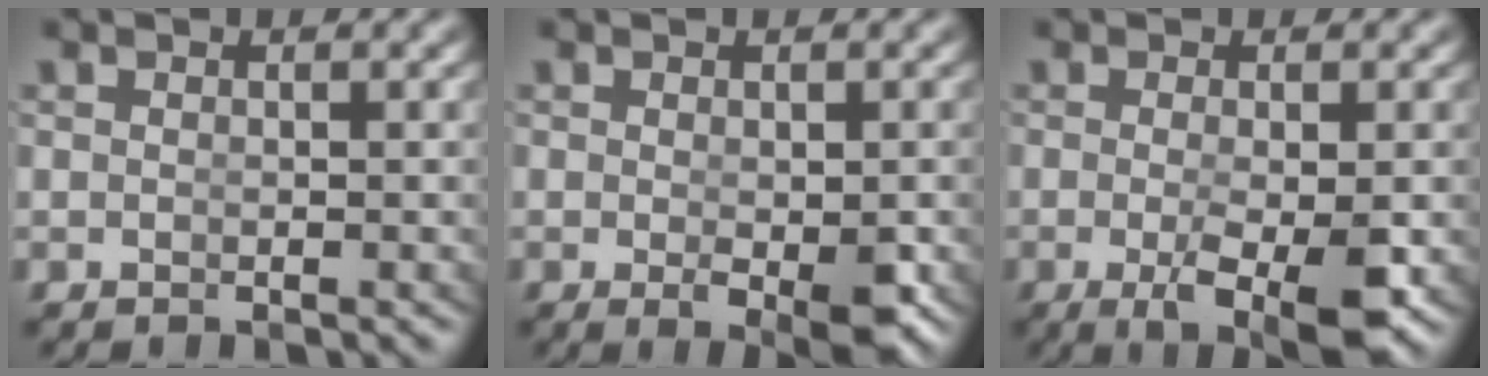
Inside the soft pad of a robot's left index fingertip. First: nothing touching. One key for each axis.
{"total": 3.2, "fx": -1.3, "fy": 0.9, "fz": 2.8, "tx": -0.035, "ty": -0.021, "tz": -0.013}
{"total": 6.1, "fx": -2.9, "fy": 1.8, "fz": 5.1, "tx": -0.083, "ty": -0.037, "tz": -0.030}